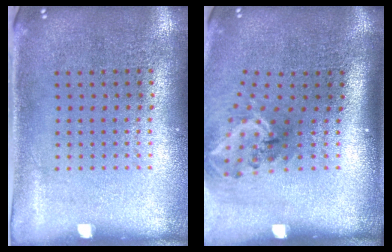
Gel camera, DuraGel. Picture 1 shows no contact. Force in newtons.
{"total": 2.0, "press": 1.3, "slide": 1.5}